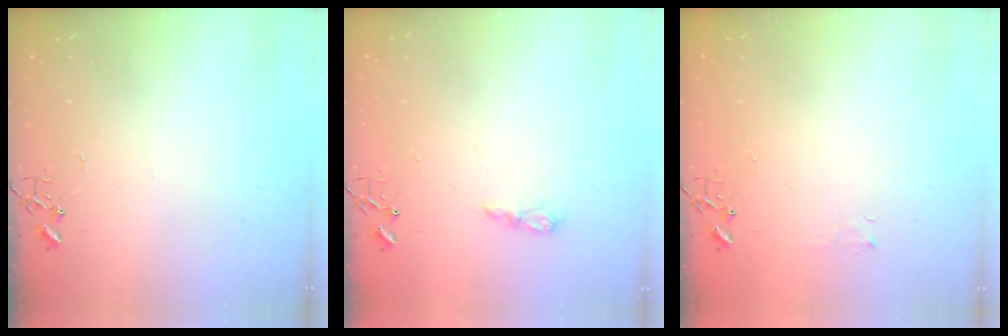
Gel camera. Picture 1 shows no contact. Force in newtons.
{"total": 6.3, "press": 6.2, "slide": 0.8}
{"total": 3.8, "press": 3.8, "slide": 0.5}